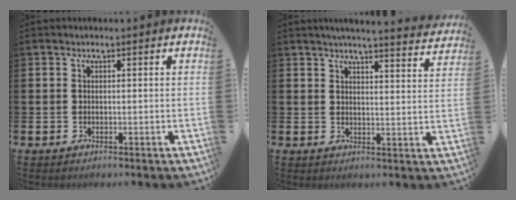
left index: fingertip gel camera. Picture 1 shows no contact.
{"total": 4.7, "force": [4.5, -0.6, 1.2], "torque": [-0.026, -0.029, 0.076]}